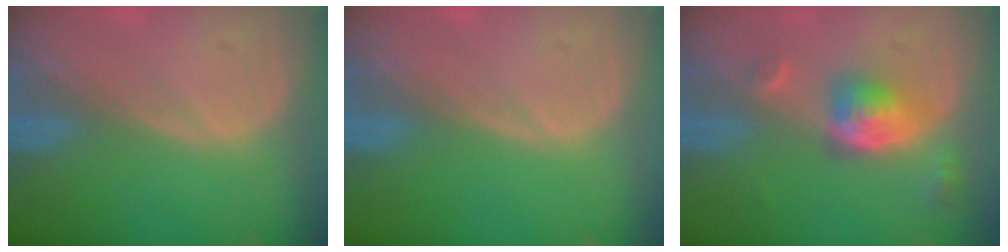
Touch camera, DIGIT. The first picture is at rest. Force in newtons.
{"total": 0.0}
{"total": 5.4, "press": 5.0, "slide": 2.1}